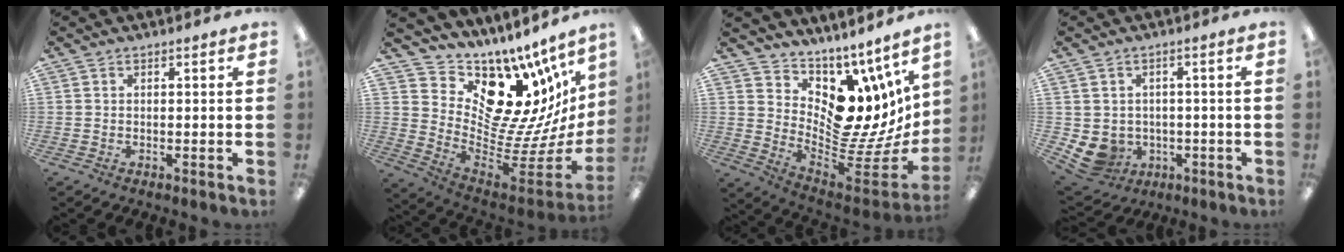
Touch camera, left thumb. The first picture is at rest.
{"total": 15.7, "force": [10.2, 9.6, 7.1], "torque": [-0.067, -0.123, 0.195]}
{"total": 11.2, "force": [2.7, 8.8, 6.5], "torque": [-0.056, -0.086, 0.056]}
{"total": 5.4, "force": [-0.9, 5.1, 1.5], "torque": [-0.064, 0.000, -0.012]}